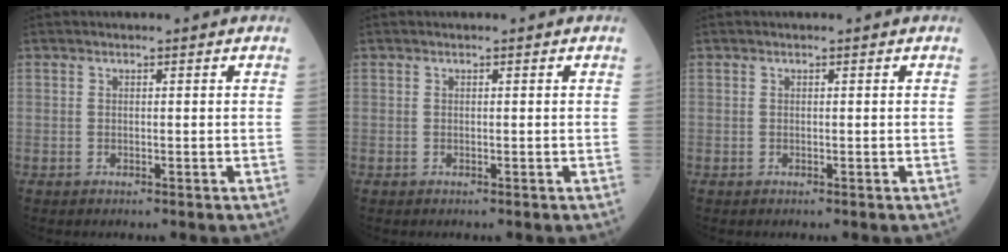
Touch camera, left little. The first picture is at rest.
{"total": 0.0}
{"total": 0.0}